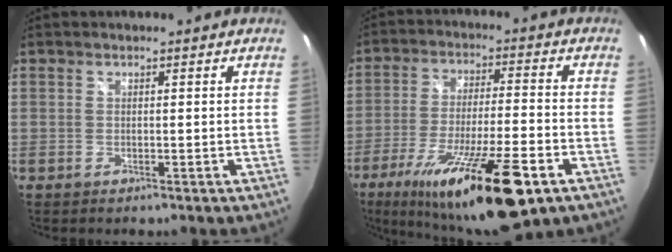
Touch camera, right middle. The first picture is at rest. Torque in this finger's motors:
{"motor_torque": [1.61, -0.52, 1.05, 0.21]}